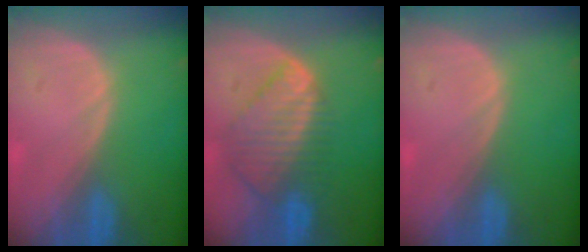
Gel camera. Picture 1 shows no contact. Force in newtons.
{"total": 8.9, "press": 7.7, "slide": 4.4}
{"total": 0.0}